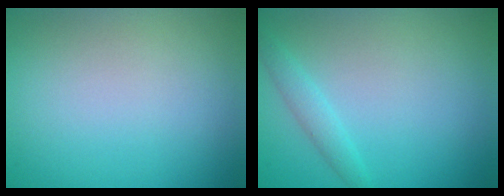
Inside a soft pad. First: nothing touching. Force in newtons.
{"total": 1.5, "press": 1.5, "slide": 0.1}